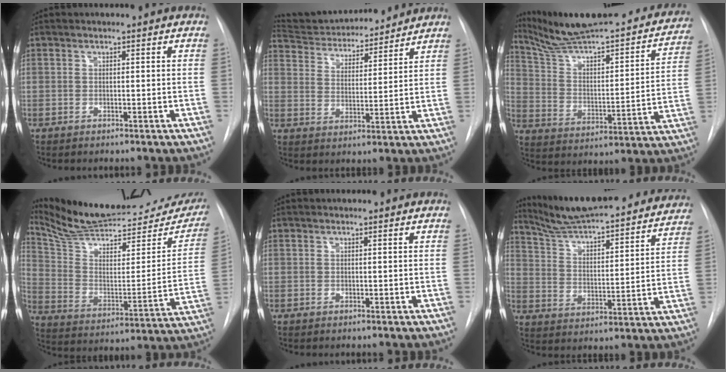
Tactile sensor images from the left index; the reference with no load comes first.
{"total": 14.7, "force": [13.9, 2.7, 3.7], "torque": [-0.059, 0.007, 0.220]}
{"total": 28.8, "force": [25.4, 4.5, 12.7], "torque": [-0.191, -0.044, 0.350]}
{"total": 27.8, "force": [24.7, 6.5, 11.0], "torque": [-0.175, -0.052, 0.339]}
{"total": 0.0}
{"total": 26.7, "force": [24.3, 3.8, 10.4], "torque": [-0.159, -0.038, 0.327]}